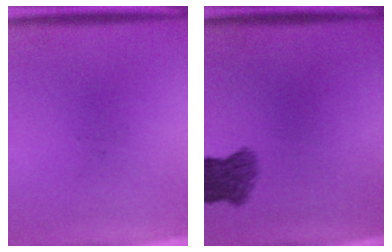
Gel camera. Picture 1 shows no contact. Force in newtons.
{"total": 4.9}